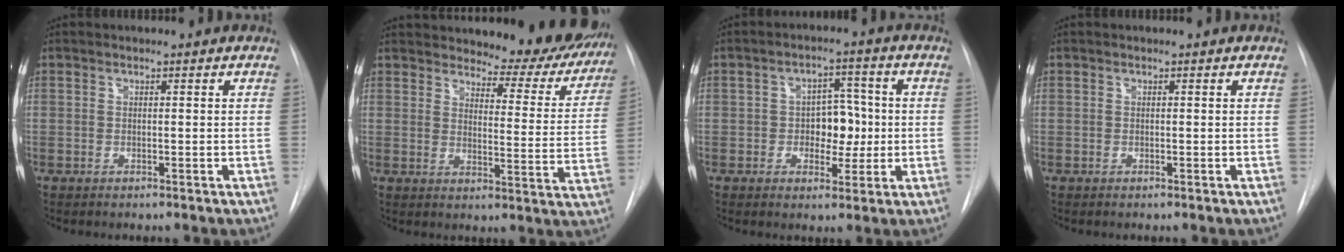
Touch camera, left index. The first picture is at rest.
{"total": 18.3, "force": [16.5, 5.2, 5.9], "torque": [-0.051, -0.054, 0.184]}
{"total": 6.2, "force": [-1.4, 4.0, 4.6], "torque": [-0.058, 0.011, -0.019]}
{"total": 1.0, "force": [-1.0, 0.0, -0.1], "torque": [0.006, -0.005, -0.017]}